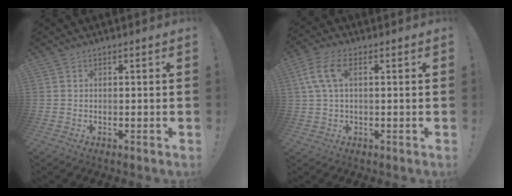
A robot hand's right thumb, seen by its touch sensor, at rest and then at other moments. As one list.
[{"total": 7.7, "force": [2.1, 3.7, 6.4], "torque": [-0.139, 0.009, 0.045]}]